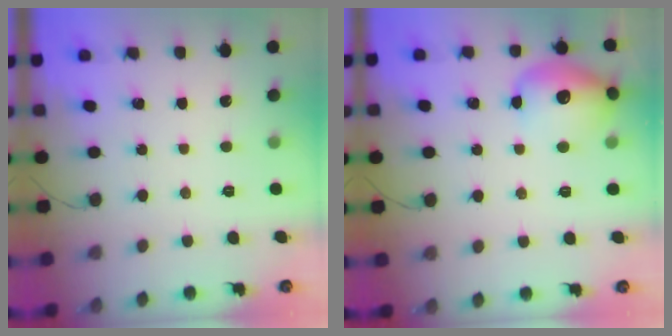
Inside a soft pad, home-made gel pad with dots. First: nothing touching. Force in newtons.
{"total": 18.2, "press": 15.1, "slide": 10.1}